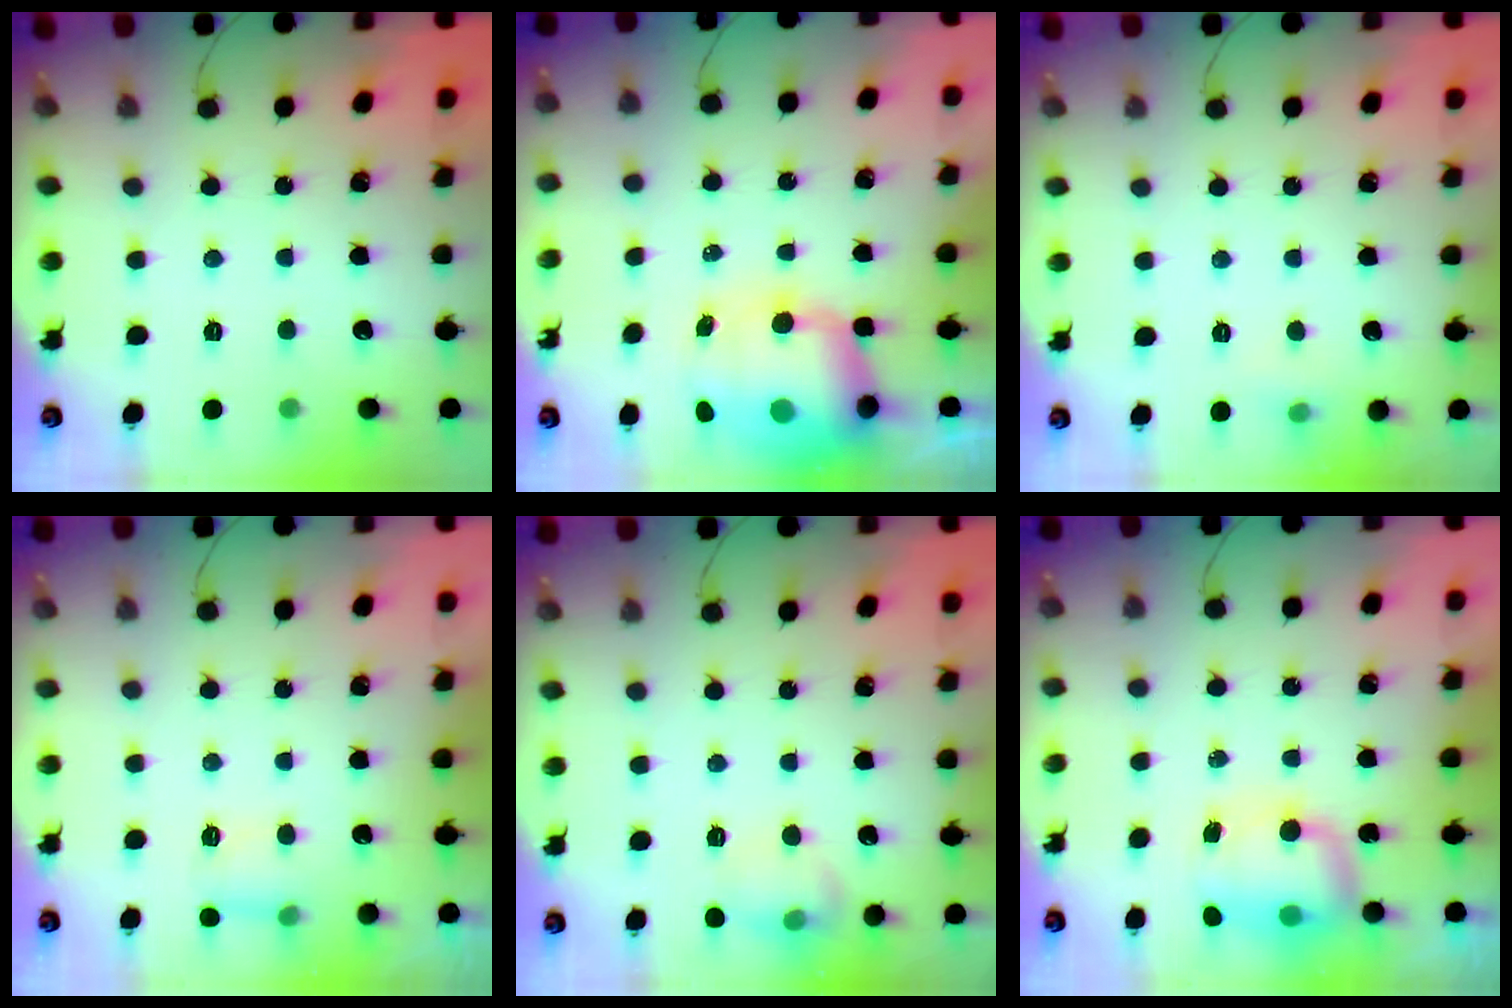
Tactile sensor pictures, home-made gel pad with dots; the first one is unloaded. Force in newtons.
{"total": 12.6, "press": 12.1, "slide": 3.4}
{"total": 4.3, "press": 4.2, "slide": 1.1}
{"total": 4.5, "press": 4.4, "slide": 1.2}
{"total": 9.6, "press": 9.5, "slide": 1.3}
{"total": 7.6, "press": 7.5, "slide": 1.0}